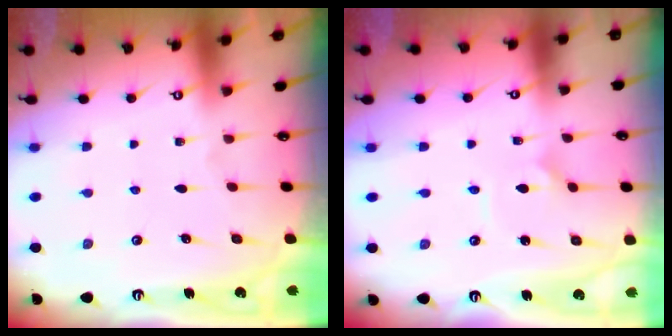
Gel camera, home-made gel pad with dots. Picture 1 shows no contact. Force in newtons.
{"total": 1.8, "press": 1.7, "slide": 0.5}